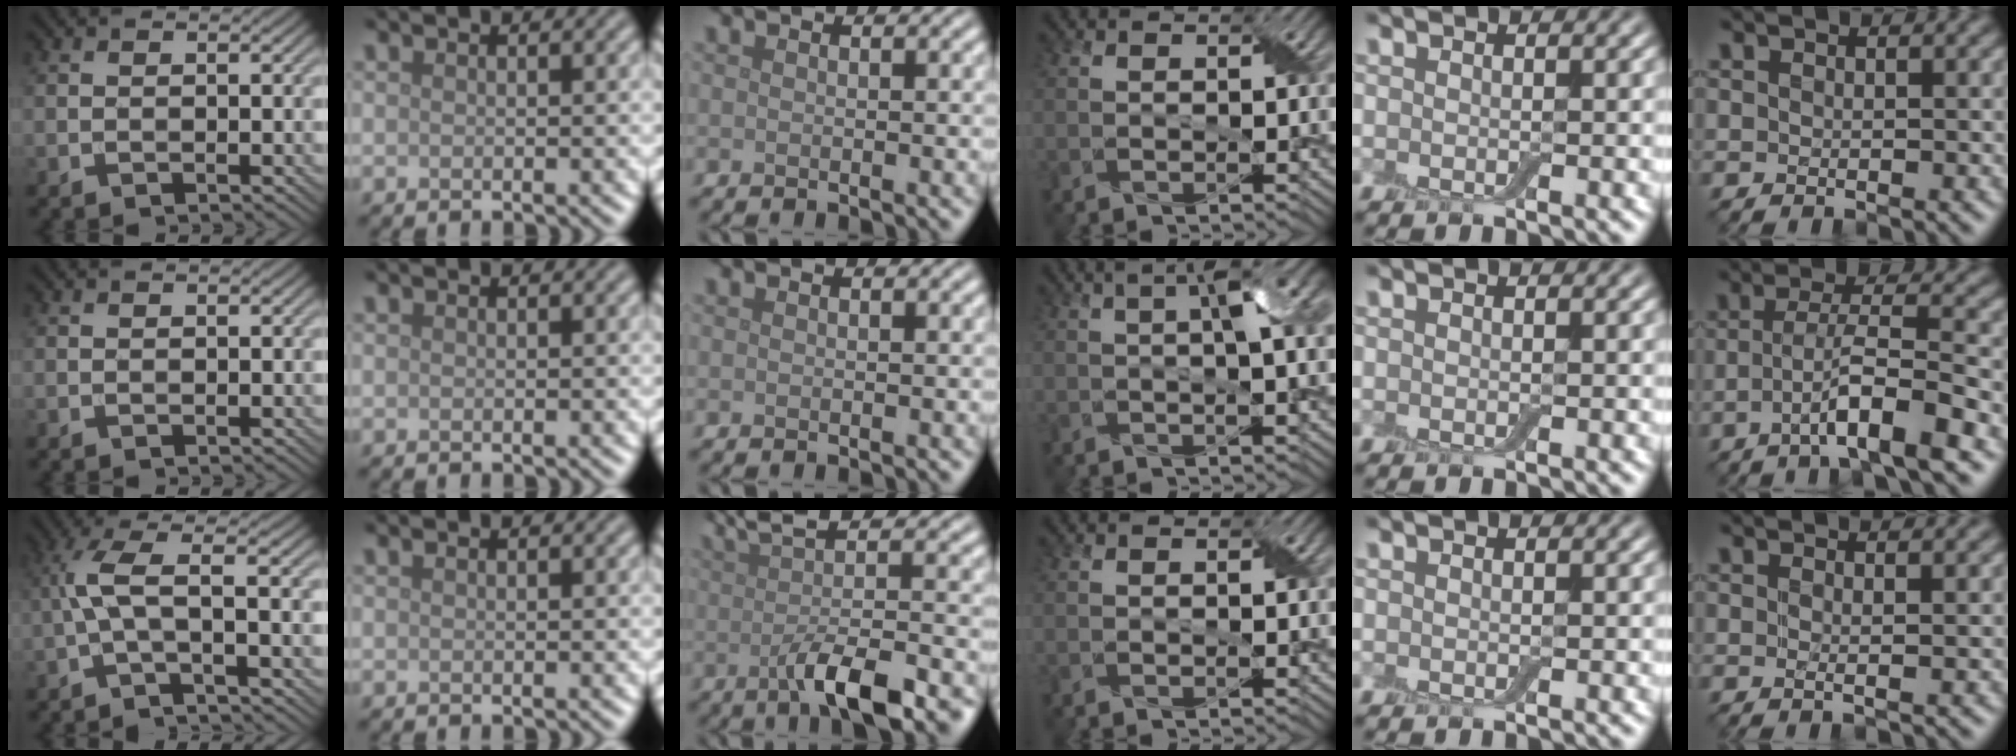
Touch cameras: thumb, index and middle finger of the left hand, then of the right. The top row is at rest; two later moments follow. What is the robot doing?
{"motion": "peel", "object": "aluminum foil"}